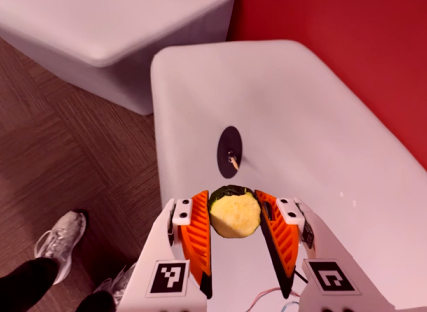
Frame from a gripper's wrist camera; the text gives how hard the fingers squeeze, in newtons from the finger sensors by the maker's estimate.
{"total": 10.7, "left": 11.2, "right": 10.2}